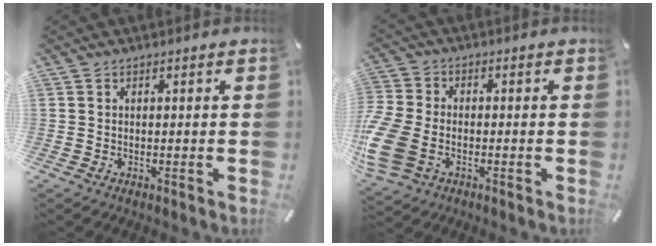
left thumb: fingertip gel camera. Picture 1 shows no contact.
{"total": 11.2, "force": [-3.5, 7.8, 7.2], "torque": [-0.169, 0.012, -0.061]}